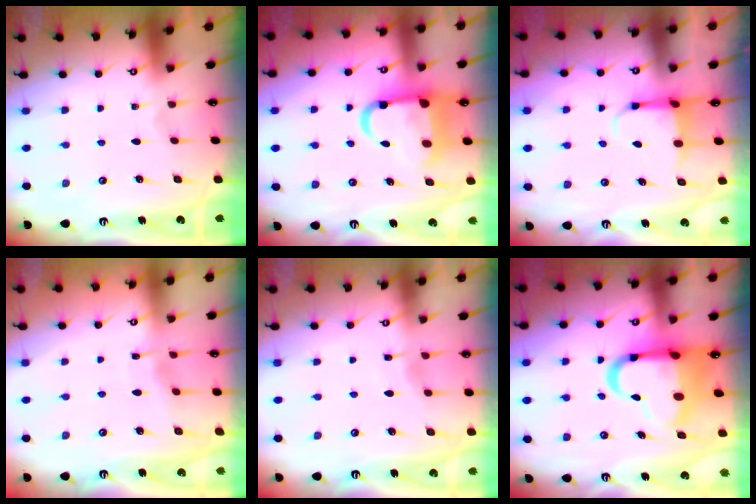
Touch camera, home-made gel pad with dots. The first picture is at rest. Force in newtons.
{"total": 12.4, "press": 12.3, "slide": 1.8}
{"total": 4.0, "press": 3.8, "slide": 1.0}
{"total": 3.7, "press": 3.6, "slide": 0.4}
{"total": 2.6, "press": 2.5, "slide": 0.4}
{"total": 13.6, "press": 13.2, "slide": 3.2}